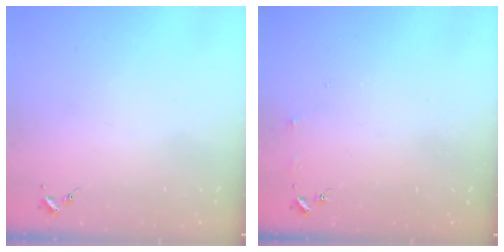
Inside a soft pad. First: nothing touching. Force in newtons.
{"total": 3.0, "press": 3.0, "slide": 0.3}